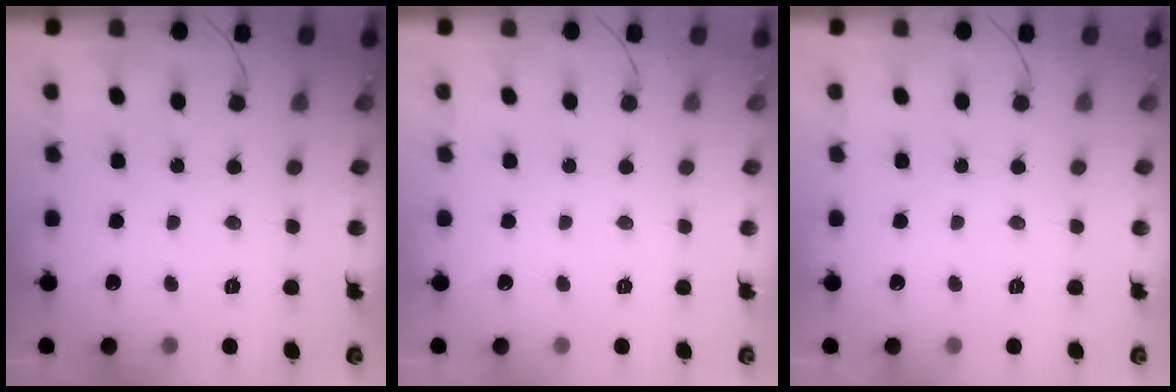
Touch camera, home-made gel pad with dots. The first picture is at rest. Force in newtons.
{"total": 0.0}
{"total": 0.0}